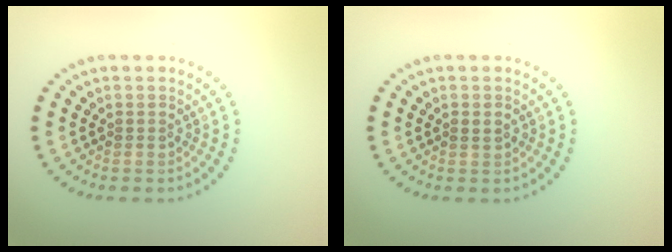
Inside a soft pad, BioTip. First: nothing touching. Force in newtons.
{"total": 0.8, "press": 0.8, "slide": 0.1}